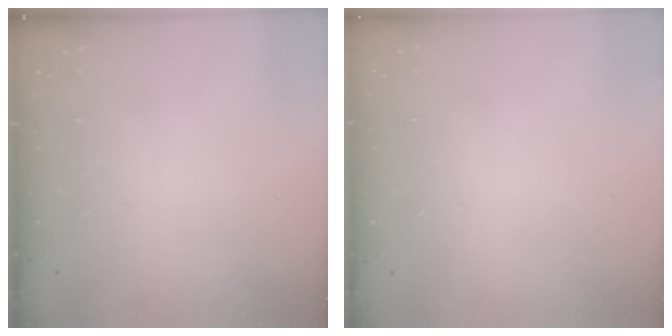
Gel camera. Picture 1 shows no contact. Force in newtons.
{"total": 1.9, "press": 1.9, "slide": 0.2}